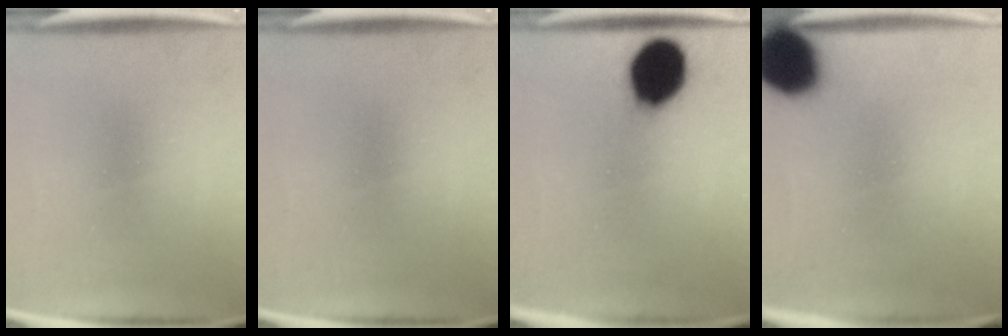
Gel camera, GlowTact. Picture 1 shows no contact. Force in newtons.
{"total": 0.0}
{"total": 14.3}
{"total": 16.4}